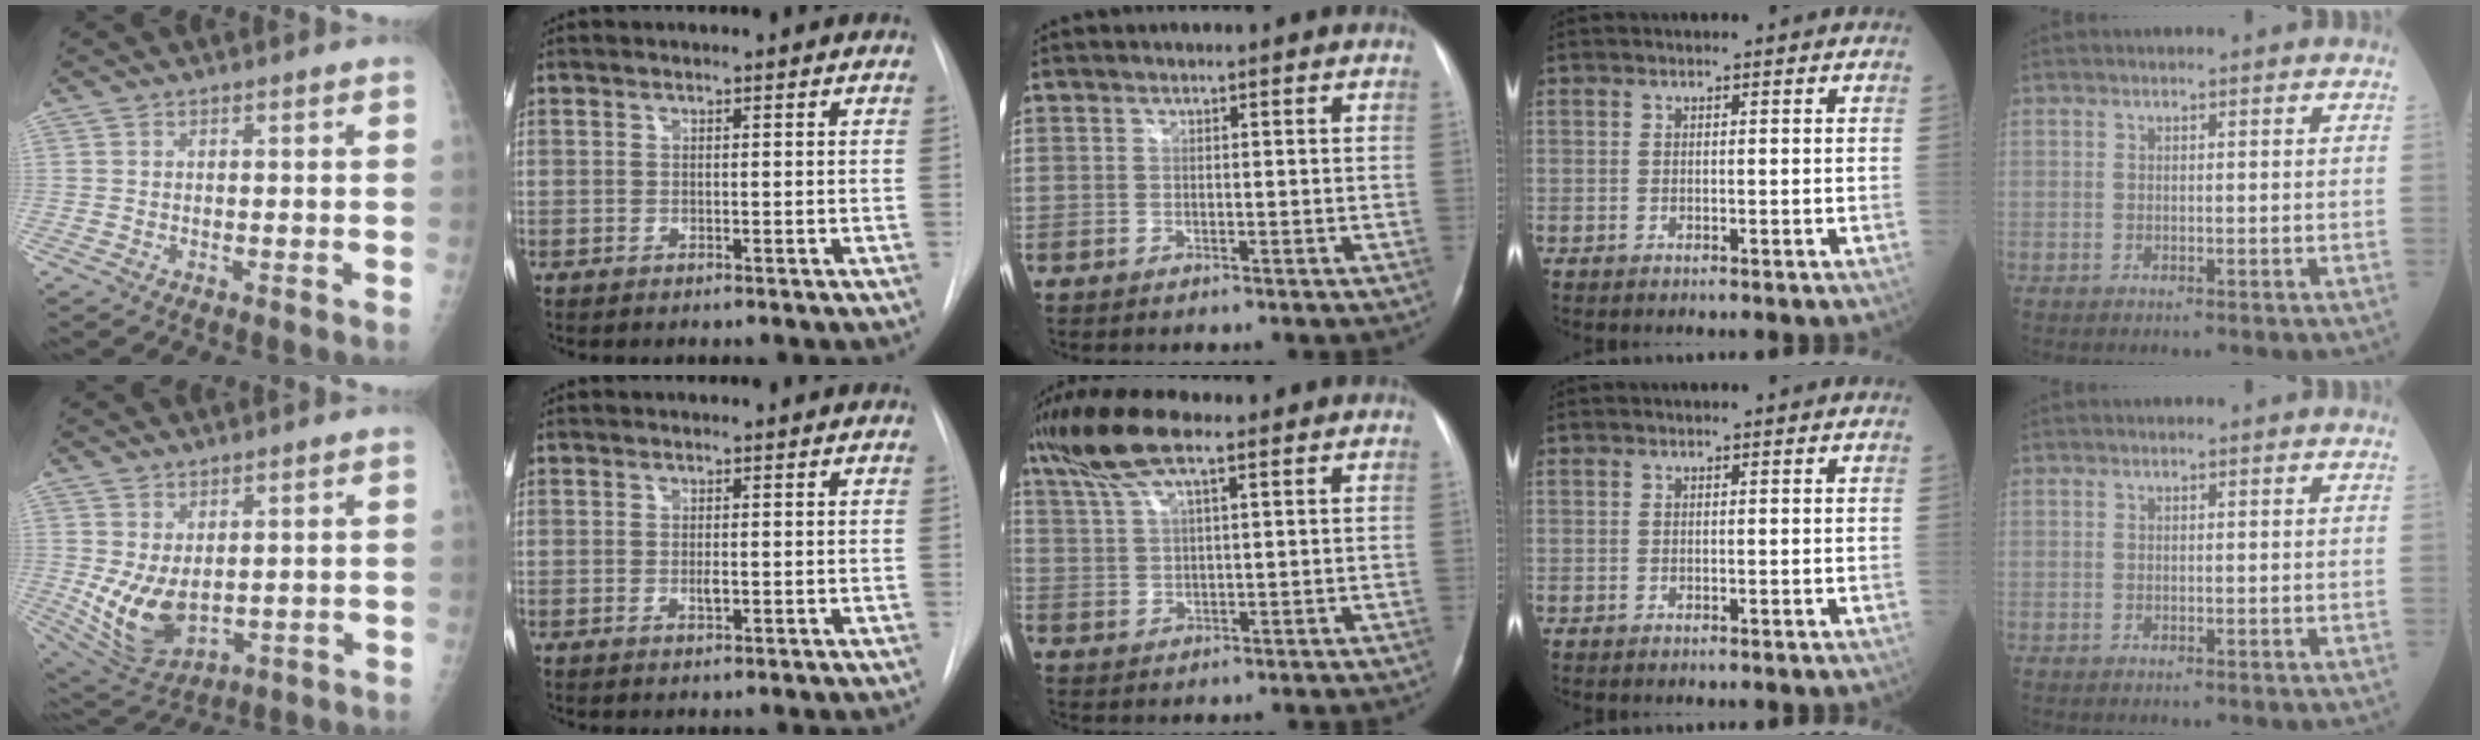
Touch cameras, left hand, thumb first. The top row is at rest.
{"thumb": {"total": 10.2, "force": [0.7, 6.2, 8.1], "torque": [-0.139, -0.024, 0.038]}, "index": {"total": 1.0, "force": [-0.1, 0.3, 0.9], "torque": [-0.017, -0.002, -0.002]}, "middle": {"total": 9.3, "force": [6.1, 2.1, 6.7], "torque": [-0.144, 0.027, 0.115]}}